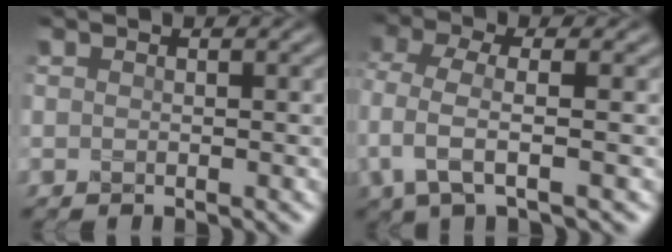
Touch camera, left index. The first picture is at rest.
{"total": 3.2, "force": [-0.1, 1.0, 3.1], "torque": [-0.077, 0.003, -0.007]}